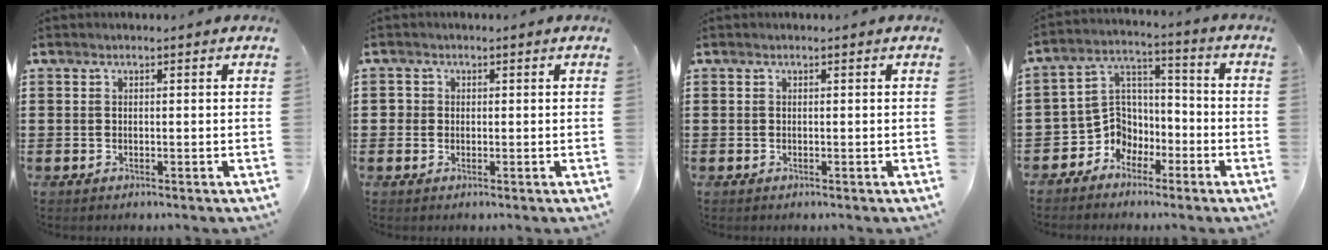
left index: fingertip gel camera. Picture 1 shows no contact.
{"total": 1.2, "force": [-0.1, 1.2, 0.1], "torque": [-0.006, 0.007, -0.004]}
{"total": 0.0}
{"total": 6.3, "force": [-3.5, 5.2, 0.6], "torque": [-0.036, 0.004, -0.073]}